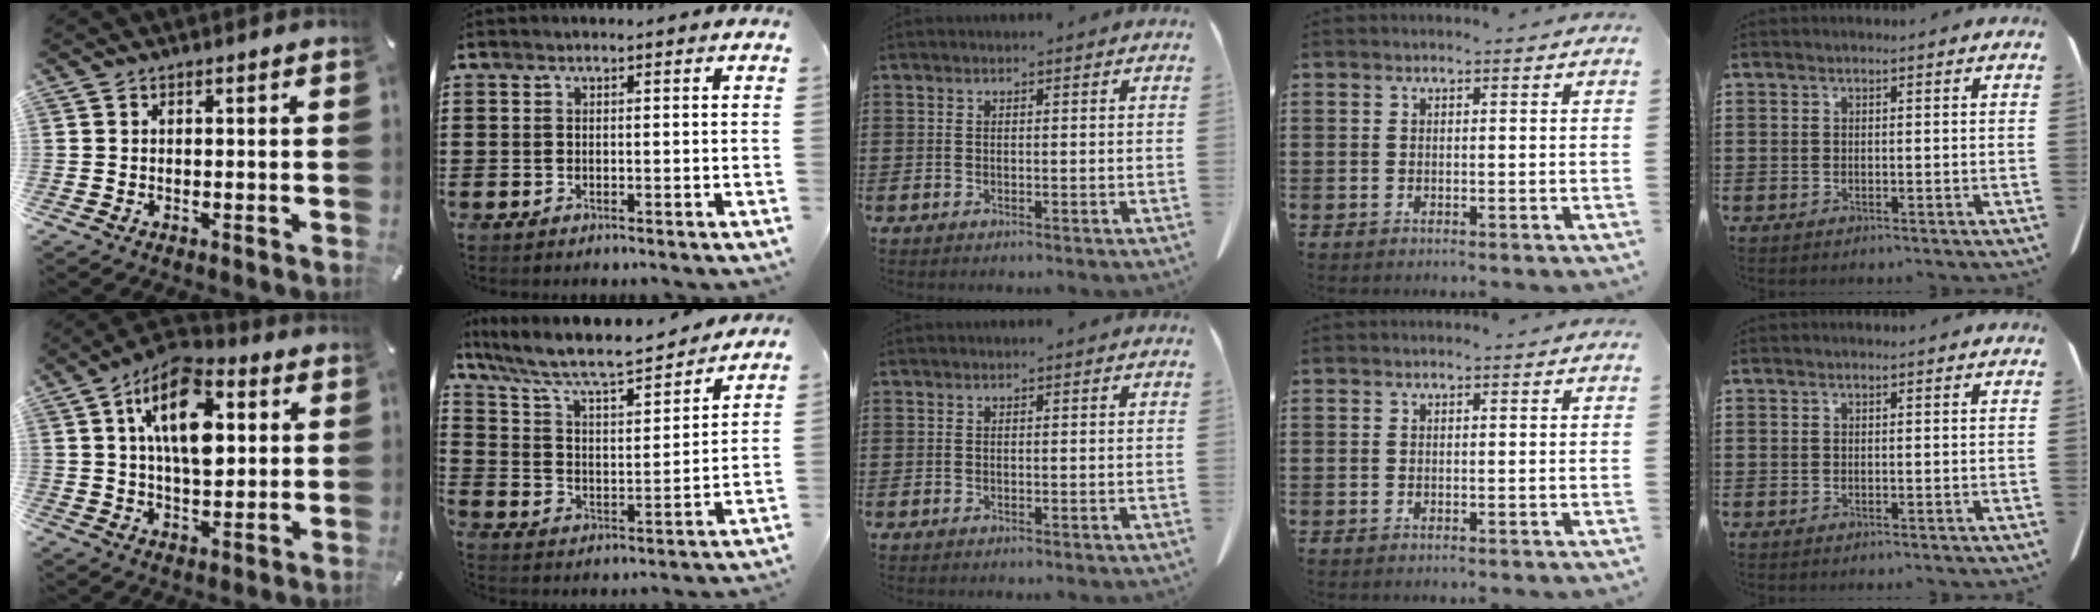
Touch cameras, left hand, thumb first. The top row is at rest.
{"thumb": {"total": 15.7, "force": [4.8, 8.7, 12.1], "torque": [-0.214, -0.008, 0.079]}, "index": {"total": 8.0, "force": [6.9, 1.0, 4.0], "torque": [-0.106, -0.045, 0.111]}}